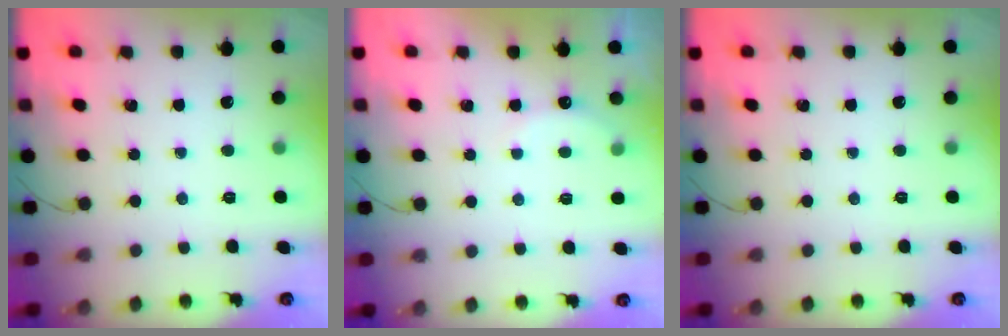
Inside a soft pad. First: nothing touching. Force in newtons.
{"total": 5.4, "press": 5.3, "slide": 1.0}
{"total": 0.0}